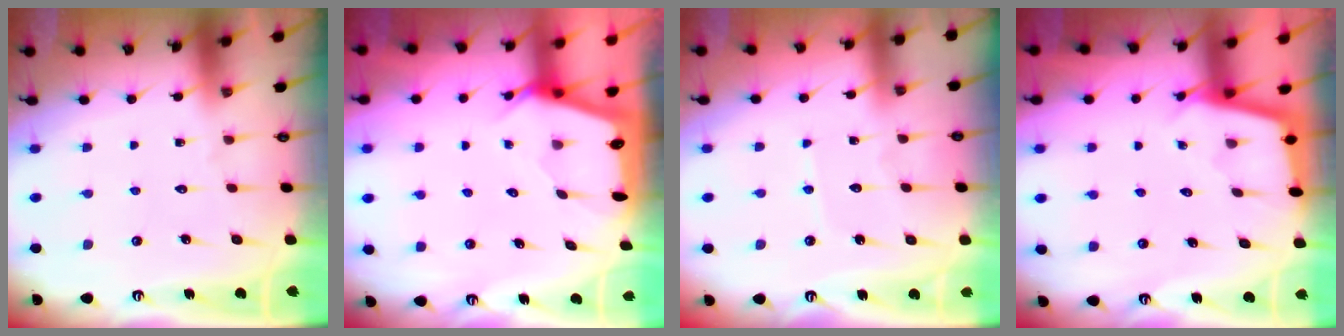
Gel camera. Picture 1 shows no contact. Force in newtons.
{"total": 2.5, "press": 2.5, "slide": 0.3}
{"total": 3.3, "press": 3.3, "slide": 0.3}
{"total": 2.4, "press": 2.4, "slide": 0.2}